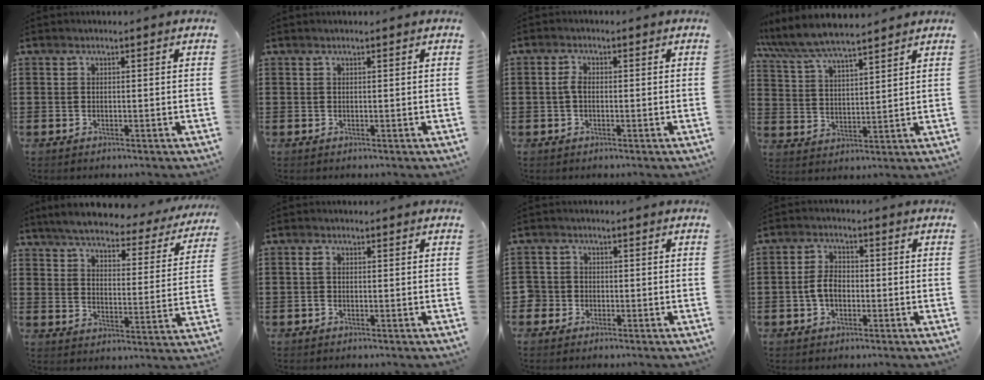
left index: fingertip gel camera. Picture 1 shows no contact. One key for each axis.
{"total": 0.0}
{"total": 2.3, "fx": -0.2, "fy": 1.3, "fz": 1.8, "tx": -0.045, "ty": 0.000, "tz": -0.005}
{"total": 6.3, "fx": 5.9, "fy": 0.6, "fz": 2.1, "tx": -0.067, "ty": -0.029, "tz": 0.103}
{"total": 5.1, "fx": 4.7, "fy": 0.5, "fz": 1.7, "tx": -0.058, "ty": -0.032, "tz": 0.077}
{"total": 1.1, "fx": -0.3, "fy": 0.5, "fz": 0.9, "tx": -0.026, "ty": -0.001, "tz": -0.008}
{"total": 2.0, "fx": -0.9, "fy": 1.8, "fz": -0.2, "tx": -0.007, "ty": 0.001, "tz": -0.024}
{"total": 4.2, "fx": -0.8, "fy": 2.5, "fz": 3.2, "tx": -0.074, "ty": 0.003, "tz": -0.020}